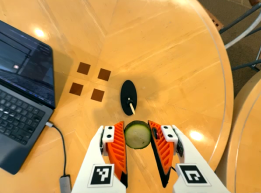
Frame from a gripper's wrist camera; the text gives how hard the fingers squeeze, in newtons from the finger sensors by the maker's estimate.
{"total": 10.1, "left": 10.4, "right": 9.9}